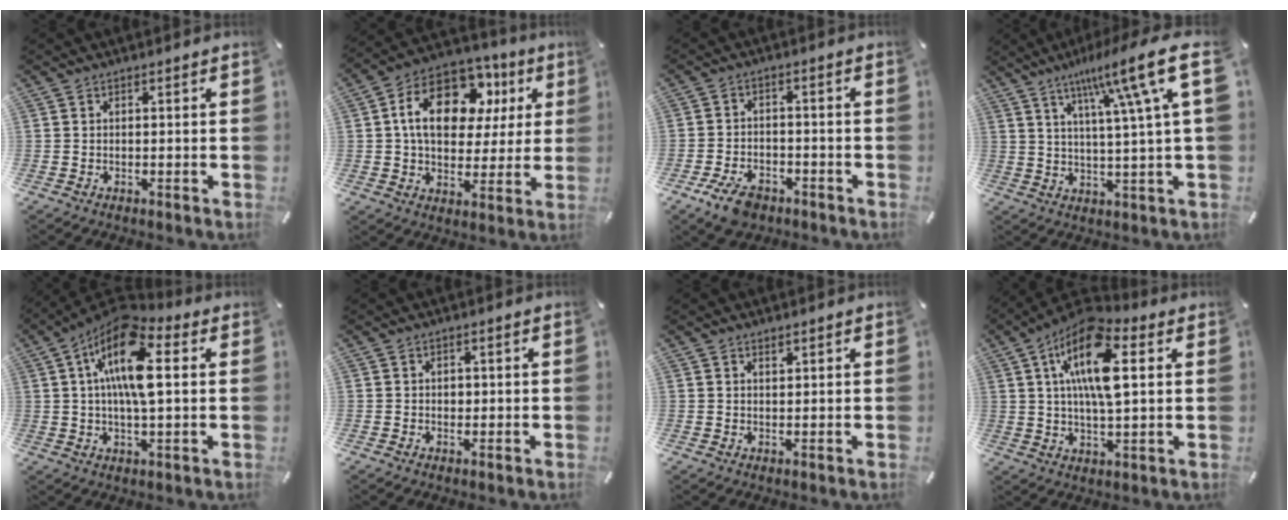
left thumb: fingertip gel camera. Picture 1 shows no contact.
{"total": 18.1, "force": [5.9, 12.3, 11.8], "torque": [-0.198, -0.010, 0.108]}
{"total": 6.5, "force": [-4.1, 3.8, 3.4], "torque": [-0.067, 0.021, -0.075]}
{"total": 17.5, "force": [7.5, 2.2, 15.7], "torque": [-0.246, -0.033, 0.104]}
{"total": 15.2, "force": [3.7, 6.2, 13.4], "torque": [-0.257, -0.007, 0.060]}
{"total": 0.9, "force": [0.0, 0.9, 0.3], "torque": [0.000, 0.001, -0.003]}
{"total": 1.0, "force": [0.8, 0.5, 0.4], "torque": [-0.008, 0.001, 0.015]}
{"total": 15.6, "force": [5.0, 6.6, 13.2], "torque": [-0.261, -0.006, 0.082]}